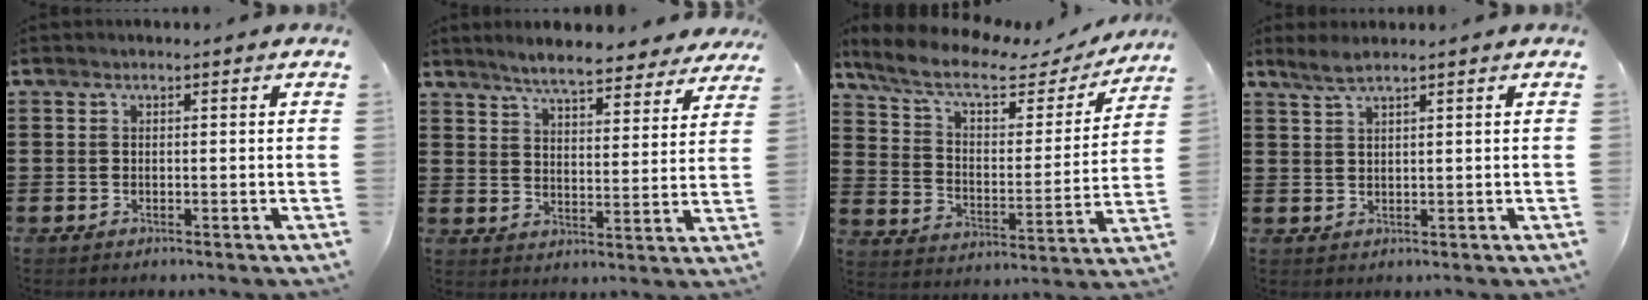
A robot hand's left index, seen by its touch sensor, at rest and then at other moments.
{"total": 6.2, "force": [5.7, 0.3, 2.4], "torque": [-0.060, -0.026, 0.100]}
{"total": 8.8, "force": [6.4, 2.6, 5.5], "torque": [-0.129, -0.029, 0.108]}
{"total": 2.3, "force": [1.7, -0.1, 1.5], "torque": [-0.033, 0.000, 0.032]}